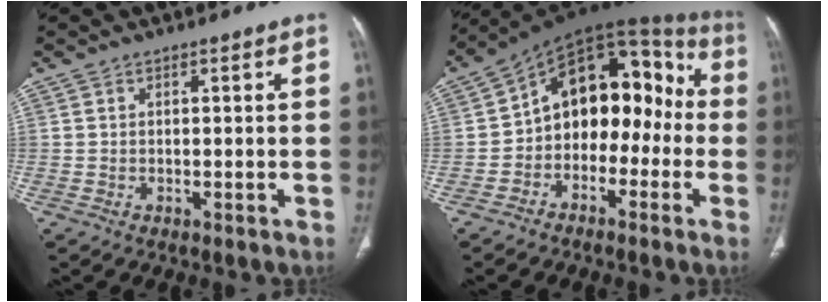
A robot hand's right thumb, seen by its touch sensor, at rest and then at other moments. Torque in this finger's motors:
{"motor_torque": [0.08, 1.27, 0.18, -0.03, 0.34]}